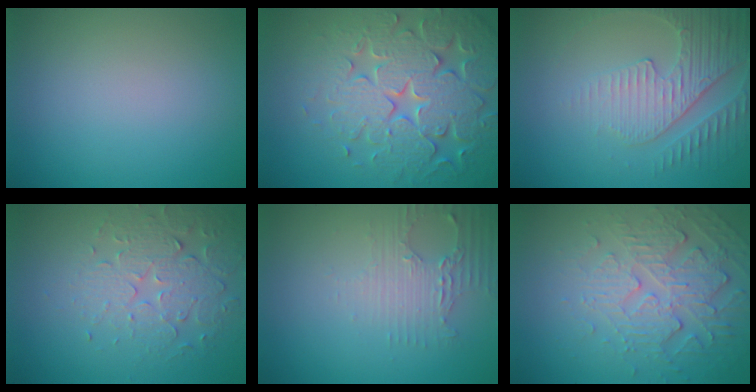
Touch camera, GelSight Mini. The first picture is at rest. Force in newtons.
{"total": 7.8, "press": 7.6, "slide": 1.6}
{"total": 4.0, "press": 3.9, "slide": 1.0}
{"total": 4.0, "press": 3.5, "slide": 1.8}
{"total": 2.7, "press": 2.4, "slide": 1.3}
{"total": 5.3, "press": 3.7, "slide": 3.7}